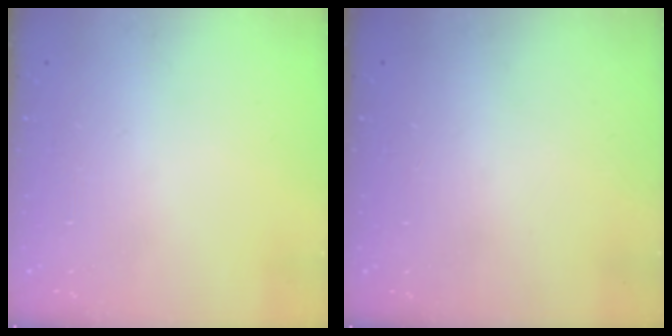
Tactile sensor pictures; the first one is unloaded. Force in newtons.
{"total": 15.1, "press": 2.1, "slide": 14.9}